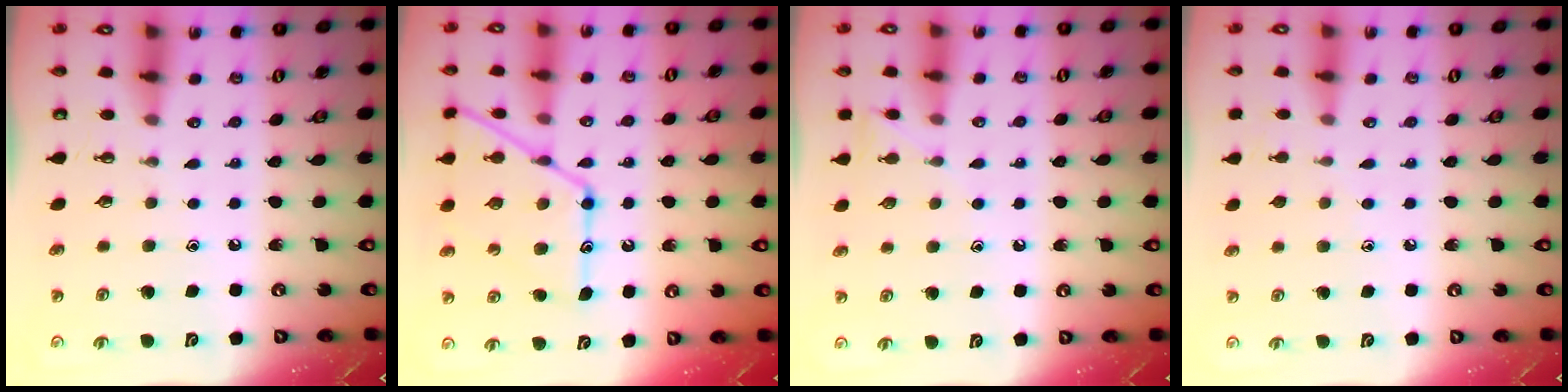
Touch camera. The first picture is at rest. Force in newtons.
{"total": 15.7, "press": 15.6, "slide": 1.4}
{"total": 6.3, "press": 6.2, "slide": 0.8}
{"total": 4.3, "press": 4.2, "slide": 0.4}